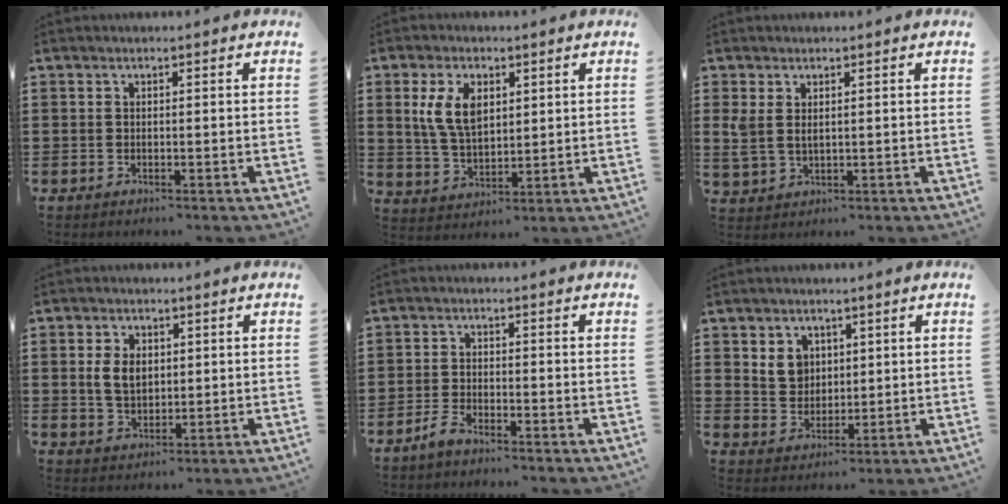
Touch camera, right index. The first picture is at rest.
{"total": 7.4, "force": [2.4, 4.2, 5.6], "torque": [-0.129, 0.010, 0.040]}
{"total": 2.8, "force": [1.2, 1.5, 2.0], "torque": [-0.052, 0.002, 0.020]}
{"total": 4.5, "force": [0.7, 3.1, 3.3], "torque": [-0.071, 0.006, 0.006]}
{"total": 2.4, "force": [-2.2, 0.3, 0.7], "torque": [-0.022, 0.003, -0.048]}
{"total": 4.2, "force": [1.9, 3.5, 1.1], "torque": [-0.030, 0.008, 0.035]}